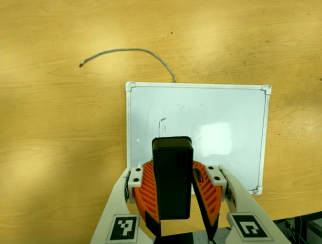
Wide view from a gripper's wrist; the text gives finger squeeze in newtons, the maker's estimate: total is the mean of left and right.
{"total": 8.5, "left": 8.4, "right": 8.6}